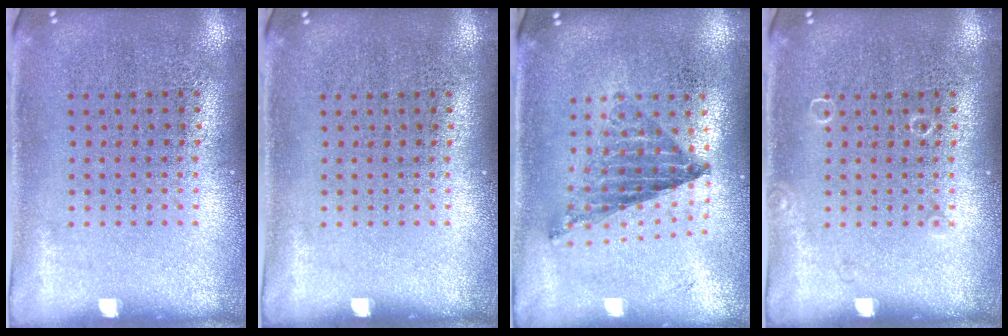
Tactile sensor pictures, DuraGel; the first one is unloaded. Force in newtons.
{"total": 0.0}
{"total": 0.9, "press": 0.9, "slide": 0.1}
{"total": 0.5, "press": 0.5, "slide": 0.1}